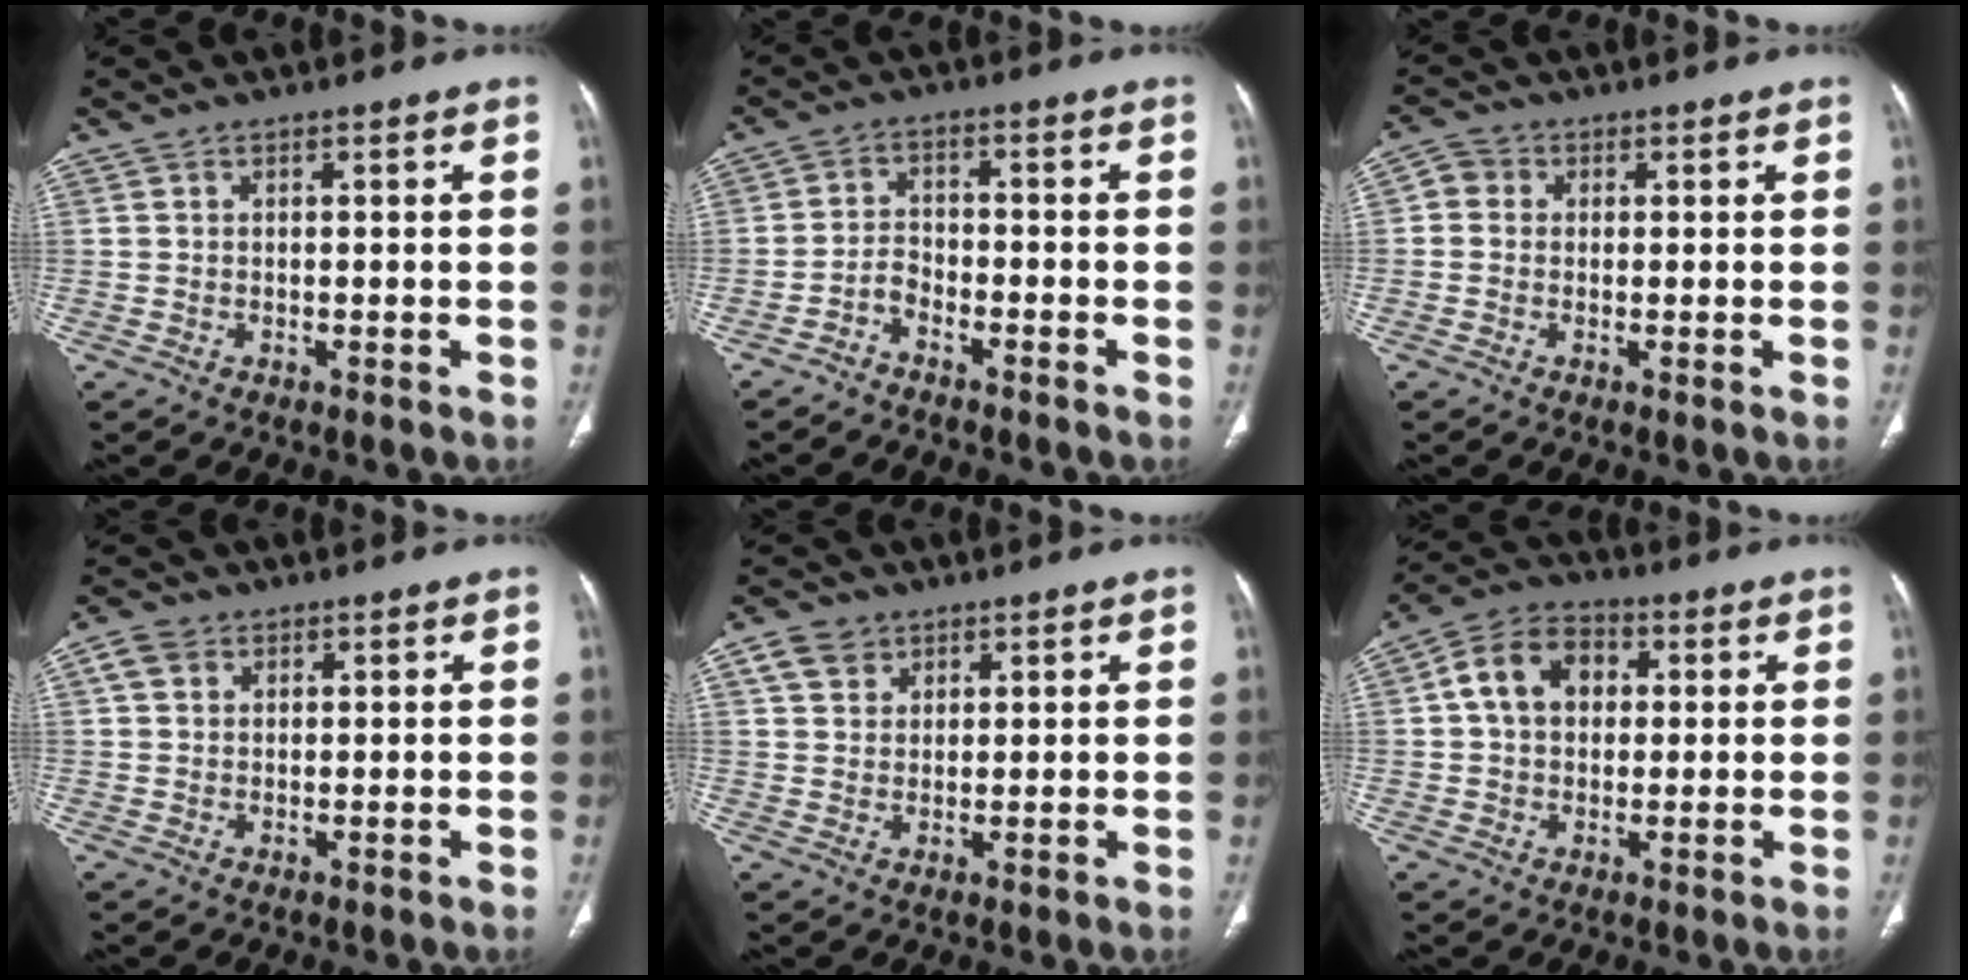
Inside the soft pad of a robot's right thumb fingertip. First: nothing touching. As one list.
[{"total": 3.1, "force": [-2.5, 1.4, 1.1], "torque": [-0.016, 0.028, -0.048]}, {"total": 3.3, "force": [0.3, 3.0, 1.2], "torque": [-0.008, 0.007, -0.003]}, {"total": 3.2, "force": [1.4, 2.5, 1.4], "torque": [-0.020, 0.003, 0.027]}, {"total": 4.6, "force": [2.5, 3.5, 1.6], "torque": [-0.014, -0.007, 0.048]}, {"total": 10.2, "force": [1.8, 7.6, 6.5], "torque": [-0.090, 0.018, 0.024]}]